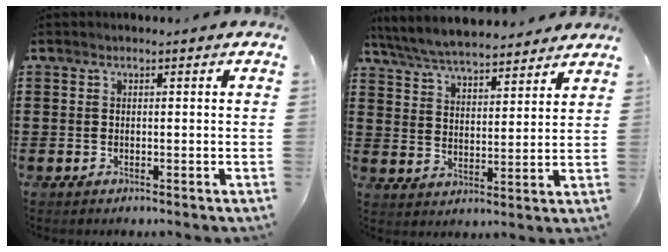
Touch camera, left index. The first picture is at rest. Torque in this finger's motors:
{"motor_torque": [0.99, -1.14, 0.46, 0.21]}